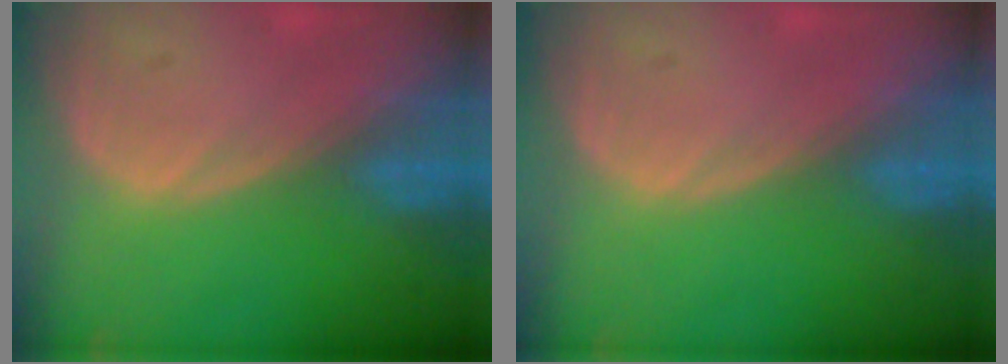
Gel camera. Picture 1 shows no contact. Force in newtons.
{"total": 0.0}